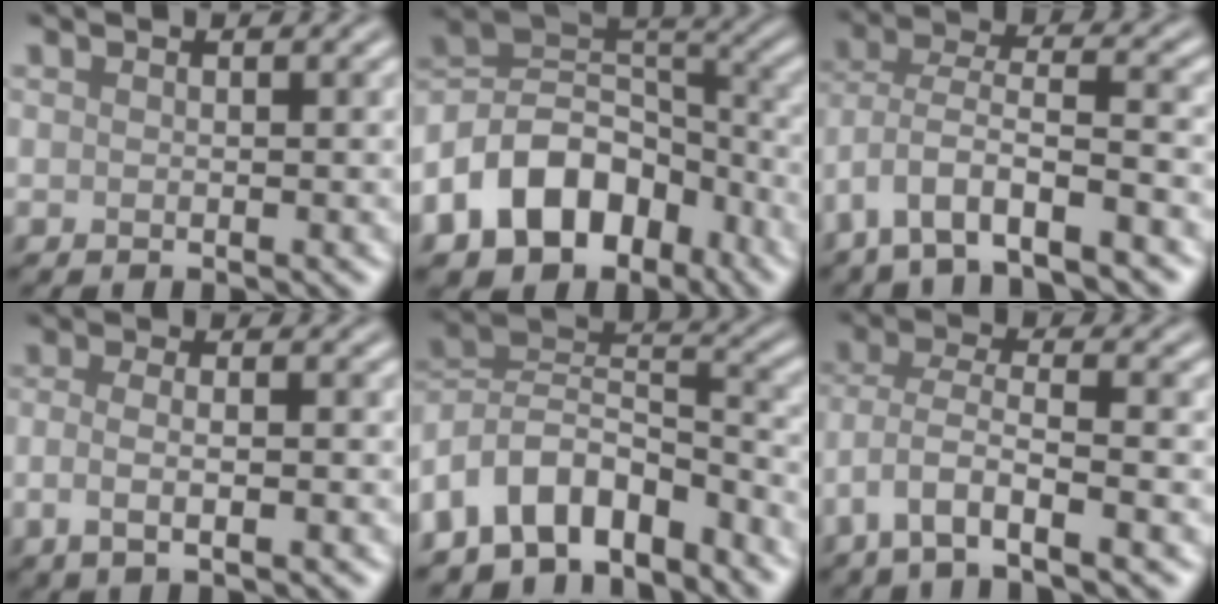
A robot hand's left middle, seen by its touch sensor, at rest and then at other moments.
{"total": 11.0, "force": [-5.3, 7.7, 5.8], "torque": [-0.103, 0.009, -0.109]}
{"total": 7.6, "force": [-4.6, 2.4, 5.5], "torque": [-0.102, 0.003, -0.091]}
{"total": 3.4, "force": [-0.7, 1.3, 3.1], "torque": [-0.050, -0.006, -0.015]}
{"total": 9.7, "force": [-6.0, 5.7, 5.1], "torque": [-0.084, 0.012, -0.123]}
{"total": 5.8, "force": [-3.2, 1.6, 4.5], "torque": [-0.090, -0.003, -0.067]}